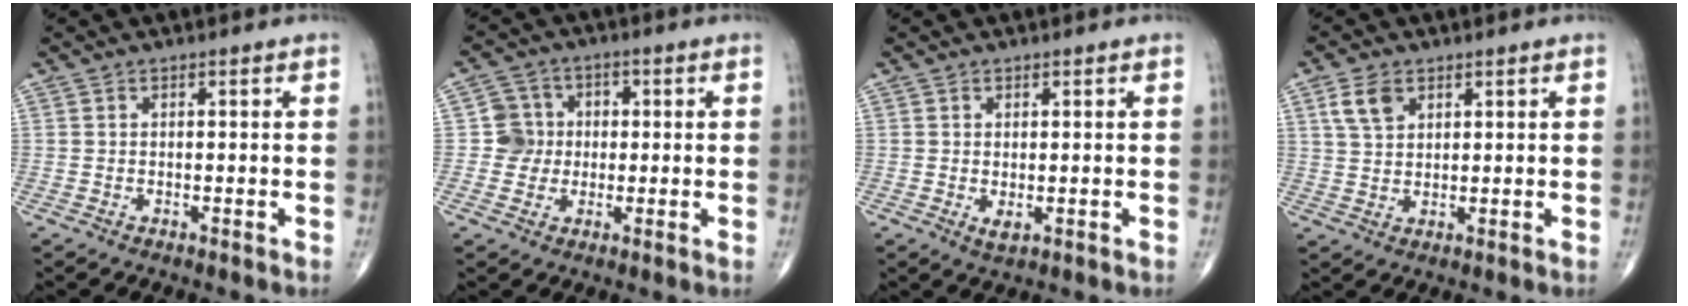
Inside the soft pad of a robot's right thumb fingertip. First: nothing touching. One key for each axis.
{"total": 5.8, "fx": -0.1, "fy": 5.7, "fz": 0.9, "tx": 0.024, "ty": 0.014, "tz": -0.011}
{"total": 1.6, "fx": -0.1, "fy": 0.8, "fz": 1.4, "tx": -0.025, "ty": -0.006, "tz": 0.003}
{"total": 4.9, "fx": 2.5, "fy": 3.0, "fz": 3.0, "tx": -0.050, "ty": -0.005, "tz": 0.052}